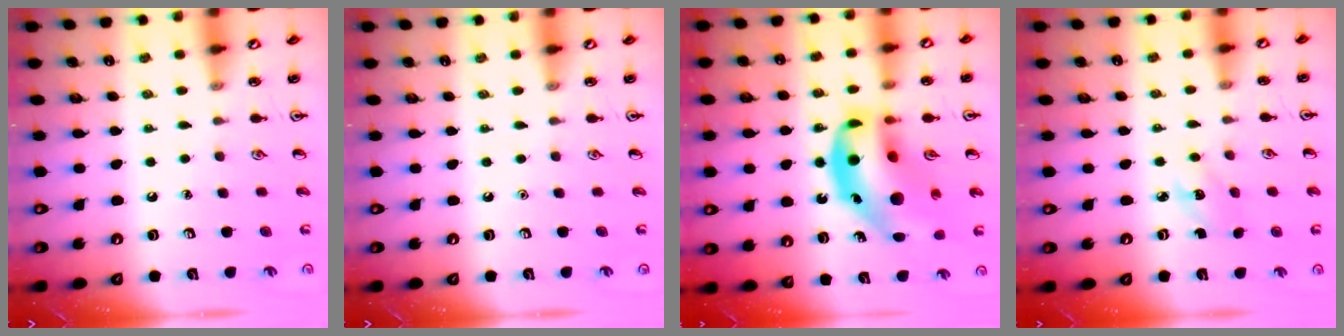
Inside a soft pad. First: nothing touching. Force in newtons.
{"total": 0.0}
{"total": 19.7, "press": 19.0, "slide": 5.0}
{"total": 2.3, "press": 2.1, "slide": 0.8}